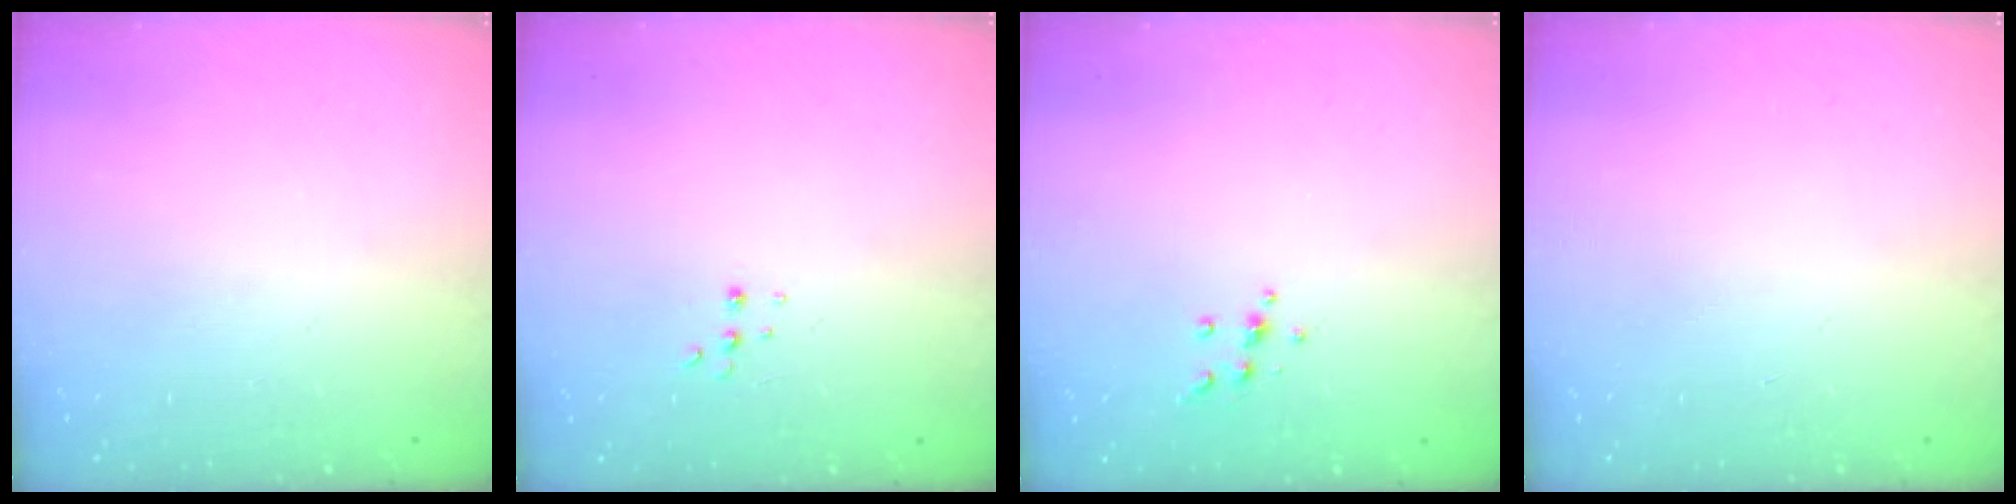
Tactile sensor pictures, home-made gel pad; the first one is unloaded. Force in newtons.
{"total": 3.4, "press": 3.3, "slide": 0.8}
{"total": 4.2, "press": 4.2, "slide": 0.4}
{"total": 0.0}